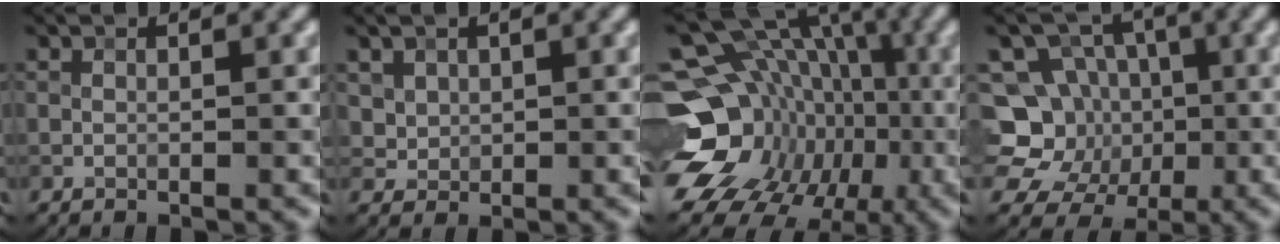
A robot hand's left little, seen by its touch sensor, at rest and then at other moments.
{"total": 2.6, "force": [1.3, 2.0, 1.1], "torque": [-0.039, -0.006, 0.048]}
{"total": 19.1, "force": [-4.8, 15.6, 10.0], "torque": [-0.159, -0.002, -0.094]}
{"total": 9.1, "force": [-1.3, 8.5, 3.0], "torque": [-0.053, 0.011, -0.051]}